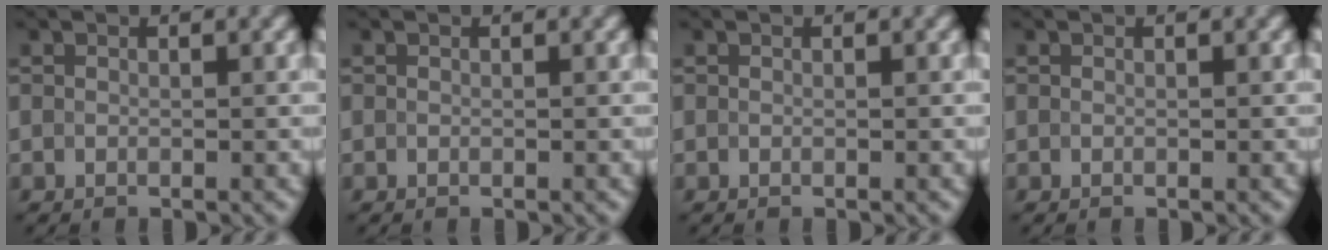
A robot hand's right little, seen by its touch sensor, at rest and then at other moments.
{"total": 0.0}
{"total": 0.0}
{"total": 0.0}